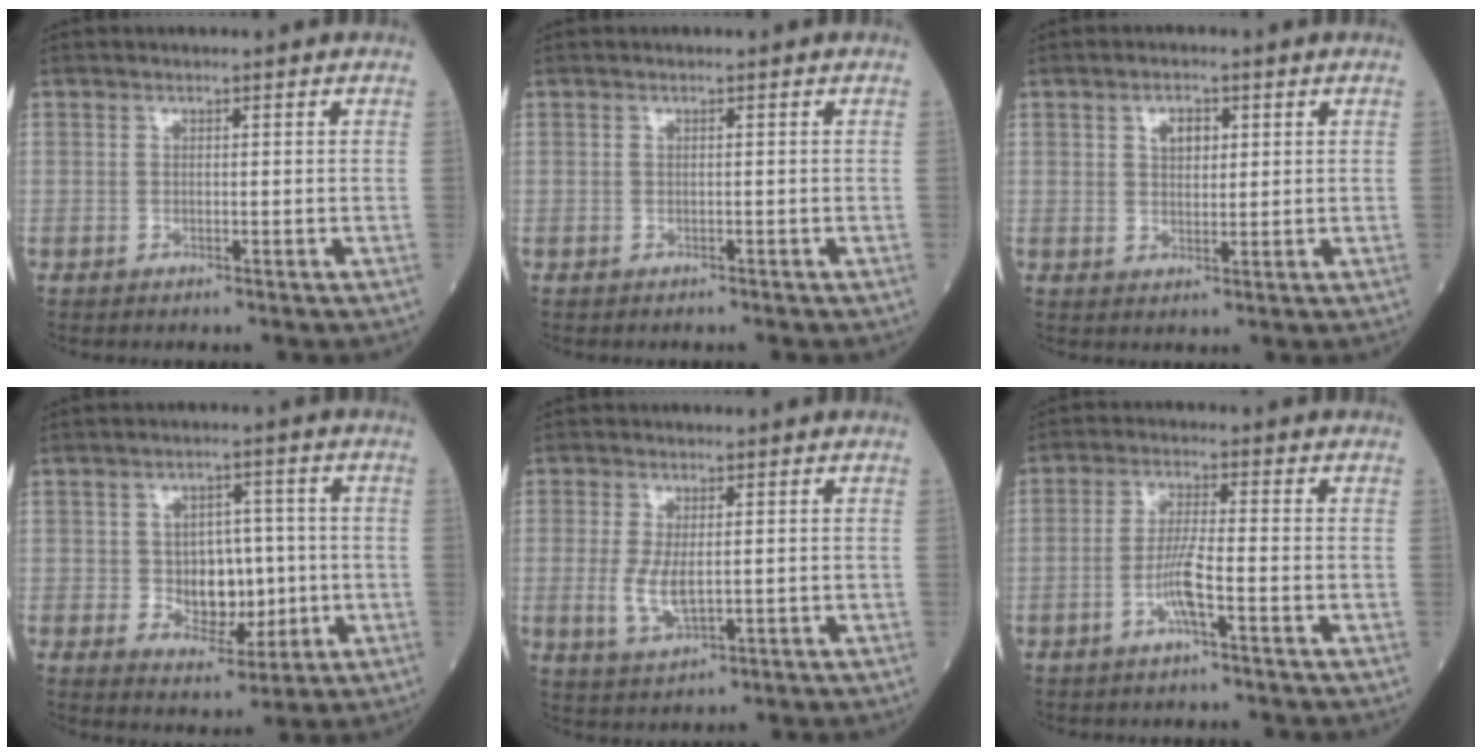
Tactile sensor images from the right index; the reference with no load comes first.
{"total": 0.0}
{"total": 3.1, "force": [1.2, 1.7, 2.3], "torque": [-0.038, 0.004, 0.020]}
{"total": 7.6, "force": [-0.6, 4.9, 5.8], "torque": [-0.087, 0.008, 0.000]}
{"total": 5.0, "force": [-0.4, 1.8, 4.6], "torque": [-0.100, -0.012, -0.002]}
{"total": 4.6, "force": [-1.9, 0.0, 4.2], "torque": [-0.087, 0.004, -0.035]}